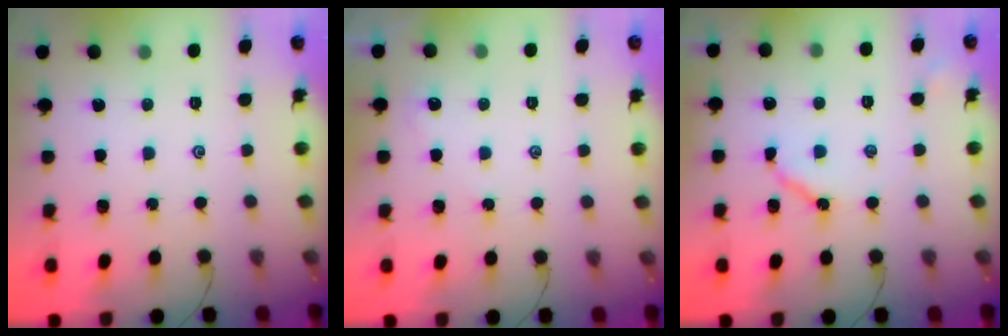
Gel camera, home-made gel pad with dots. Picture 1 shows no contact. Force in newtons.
{"total": 1.7, "press": 1.7, "slide": 0.3}
{"total": 6.8, "press": 6.8, "slide": 0.6}